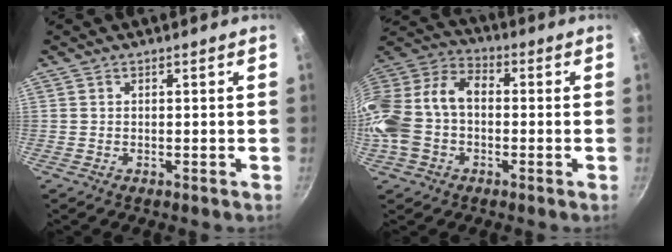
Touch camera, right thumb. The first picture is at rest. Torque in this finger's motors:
{"motor_torque": [2.12, 2.81, 1.35, -1.05, 0.20]}